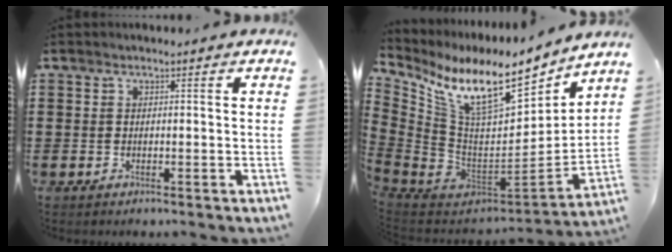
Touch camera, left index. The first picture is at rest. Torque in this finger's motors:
{"motor_torque": [2.14, 0.00, 0.86, 0.21]}